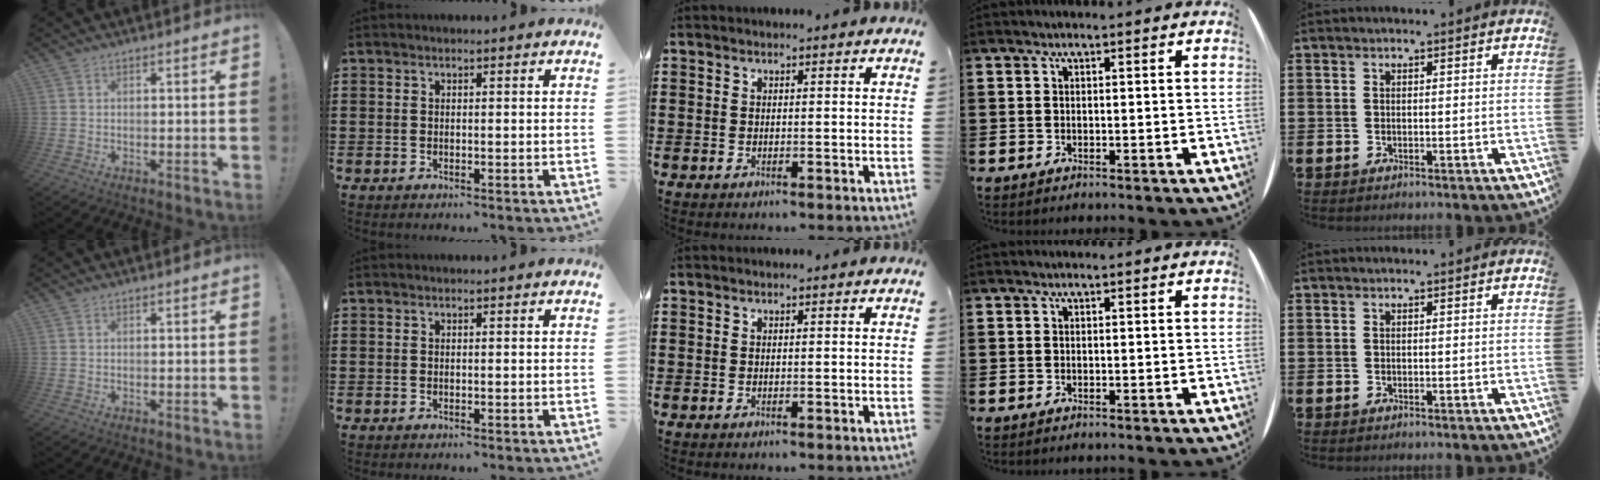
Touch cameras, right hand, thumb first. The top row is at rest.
{}